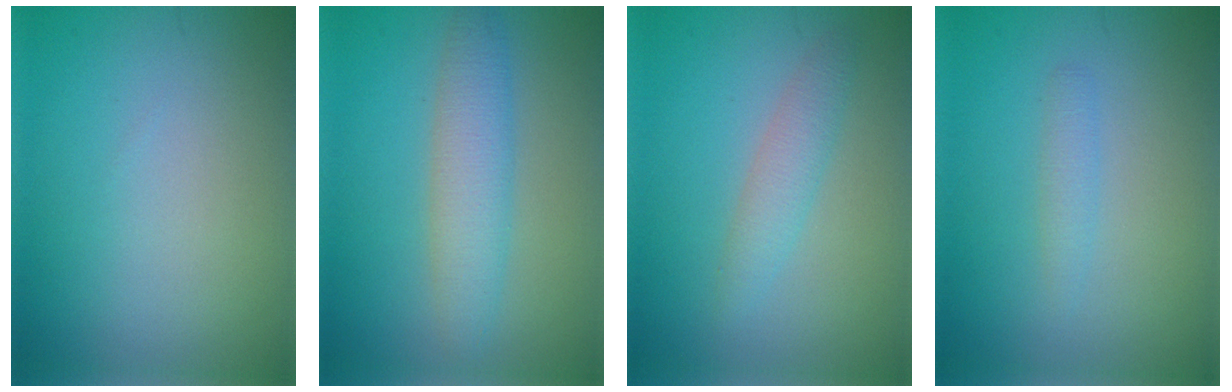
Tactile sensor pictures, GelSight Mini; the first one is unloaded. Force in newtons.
{"total": 3.9, "press": 3.9, "slide": 0.1}
{"total": 2.1, "press": 2.1, "slide": 0.1}
{"total": 1.1, "press": 1.1, "slide": 0.1}